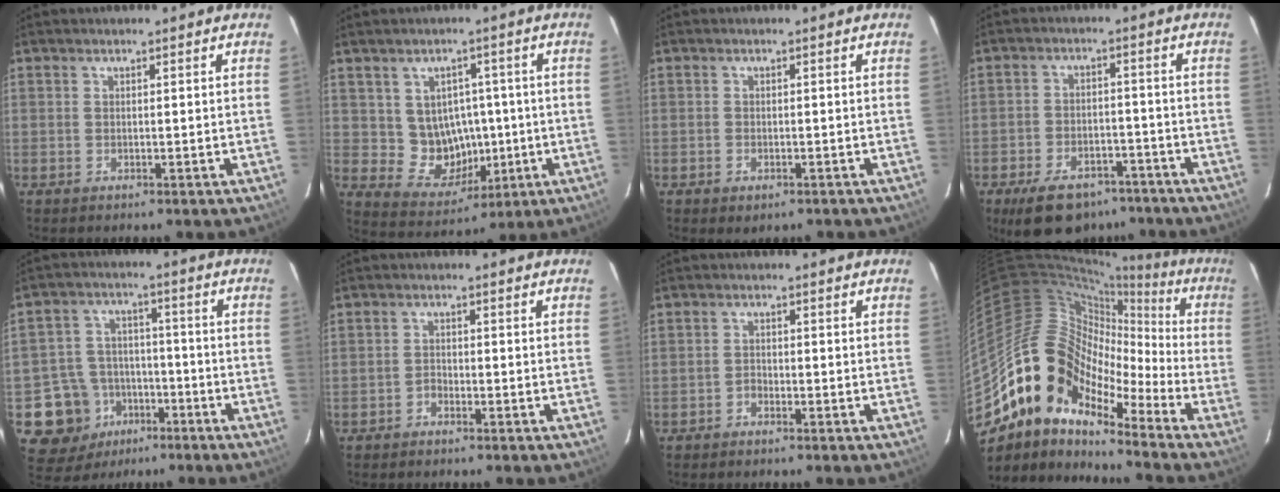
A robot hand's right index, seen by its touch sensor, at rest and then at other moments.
{"total": 9.2, "force": [0.0, 8.7, 3.2], "torque": [-0.067, 0.005, 0.019]}
{"total": 2.1, "force": [-1.1, 1.3, 1.2], "torque": [-0.022, -0.004, -0.015]}
{"total": 13.3, "force": [-9.5, 7.0, 6.1], "torque": [-0.137, 0.010, -0.132]}
{"total": 11.7, "force": [-5.5, 10.0, 2.6], "torque": [-0.087, 0.031, -0.072]}
{"total": 1.2, "force": [-1.1, 0.6, 0.2], "torque": [-0.003, 0.004, -0.021]}
{"total": 1.1, "force": [-1.0, 0.6, 0.1], "torque": [-0.003, 0.004, -0.020]}
{"total": 14.8, "force": [-9.0, 9.6, 6.8], "torque": [-0.110, 0.021, -0.190]}